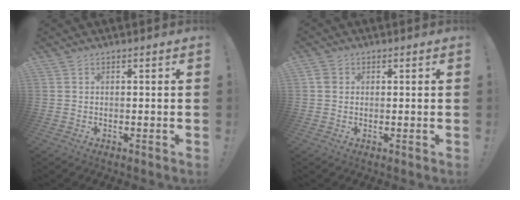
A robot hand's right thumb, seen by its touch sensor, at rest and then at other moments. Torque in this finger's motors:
{"motor_torque": [0.03, 0.17, 0.11, -0.17, 0.00]}